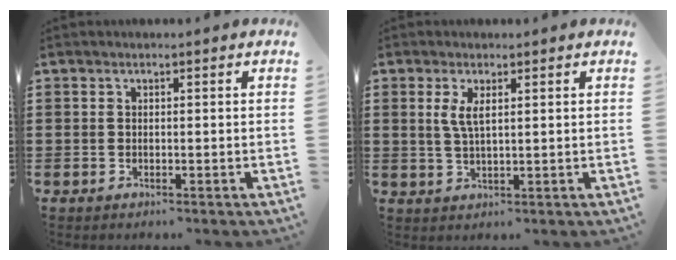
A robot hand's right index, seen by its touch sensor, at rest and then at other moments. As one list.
[{"total": 3.2, "force": [1.1, 0.9, 2.9], "torque": [-0.060, 0.005, 0.017]}]